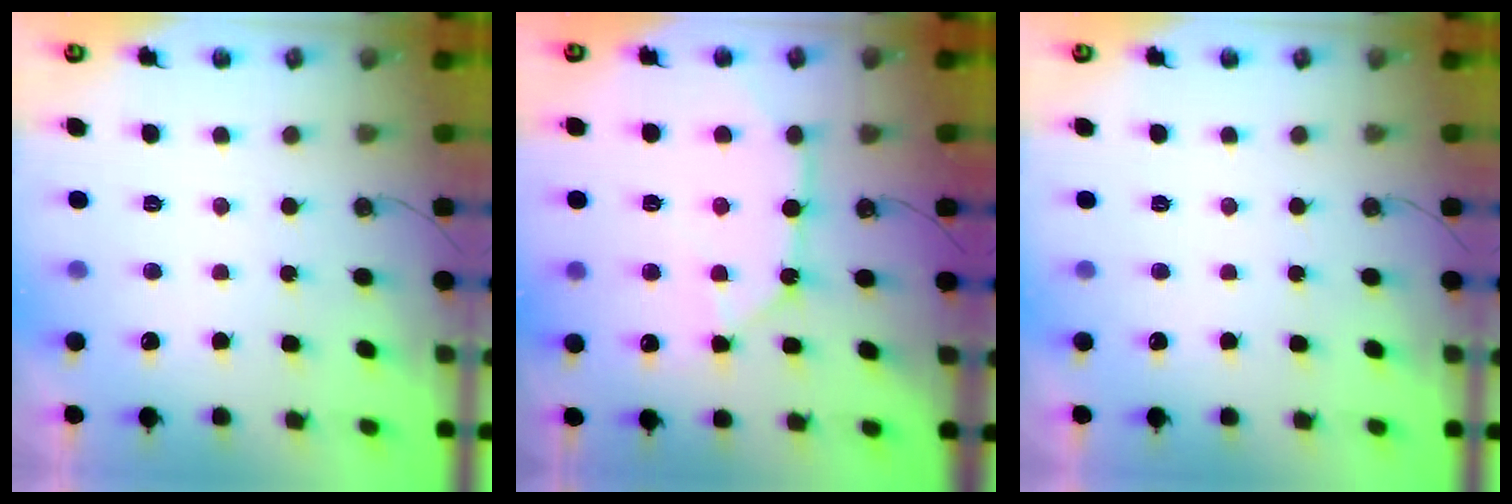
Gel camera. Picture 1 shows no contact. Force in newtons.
{"total": 12.8, "press": 12.7, "slide": 1.5}
{"total": 0.0}